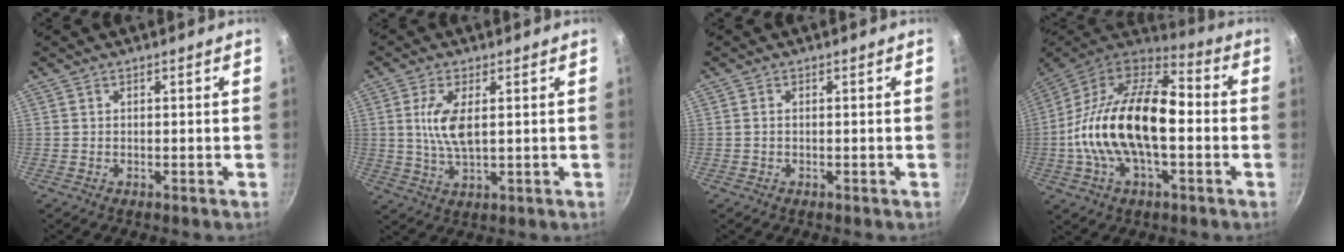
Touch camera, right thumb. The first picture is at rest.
{"total": 7.1, "force": [1.3, 2.8, 6.4], "torque": [-0.131, -0.003, 0.027]}
{"total": 0.6, "force": [-0.1, 0.3, 0.5], "torque": [-0.010, 0.003, -0.002]}
{"total": 24.5, "force": [-1.9, 12.9, 20.7], "torque": [-0.370, 0.042, -0.049]}